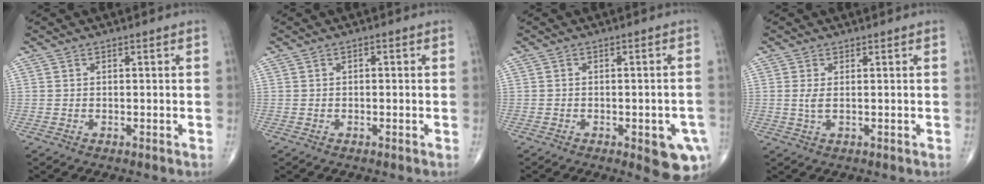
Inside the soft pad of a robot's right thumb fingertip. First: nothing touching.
{"total": 0.8, "force": [0.0, 0.5, 0.6], "torque": [-0.003, 0.002, -0.003]}
{"total": 8.4, "force": [-3.3, 3.1, 7.1], "torque": [-0.067, 0.006, -0.034]}
{"total": 1.8, "force": [0.2, 0.5, 1.7], "torque": [-0.047, -0.003, 0.009]}